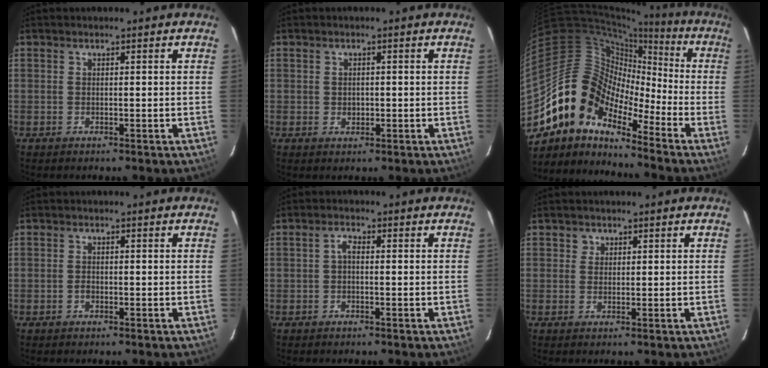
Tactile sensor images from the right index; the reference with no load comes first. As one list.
[{"total": 1.5, "force": [-0.1, 1.4, 0.6], "torque": [-0.005, 0.001, 0.000]}, {"total": 13.0, "force": [-9.6, 7.2, 5.0], "torque": [-0.083, 0.027, -0.206]}, {"total": 0.8, "force": [-0.3, 0.6, 0.3], "torque": [-0.005, 0.000, -0.007]}, {"total": 1.5, "force": [-0.3, 0.8, 1.3], "torque": [-0.026, 0.008, -0.007]}, {"total": 1.5, "force": [0.5, 1.4, 0.0], "torque": [0.006, 0.007, 0.006]}]